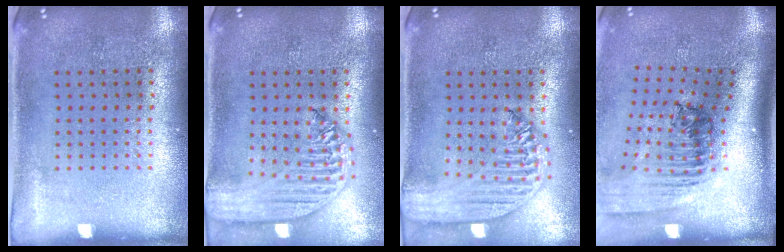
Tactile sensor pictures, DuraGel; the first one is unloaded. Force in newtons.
{"total": 2.6, "press": 2.1, "slide": 1.4}
{"total": 2.8, "press": 2.2, "slide": 1.6}
{"total": 2.4, "press": 1.7, "slide": 1.7}